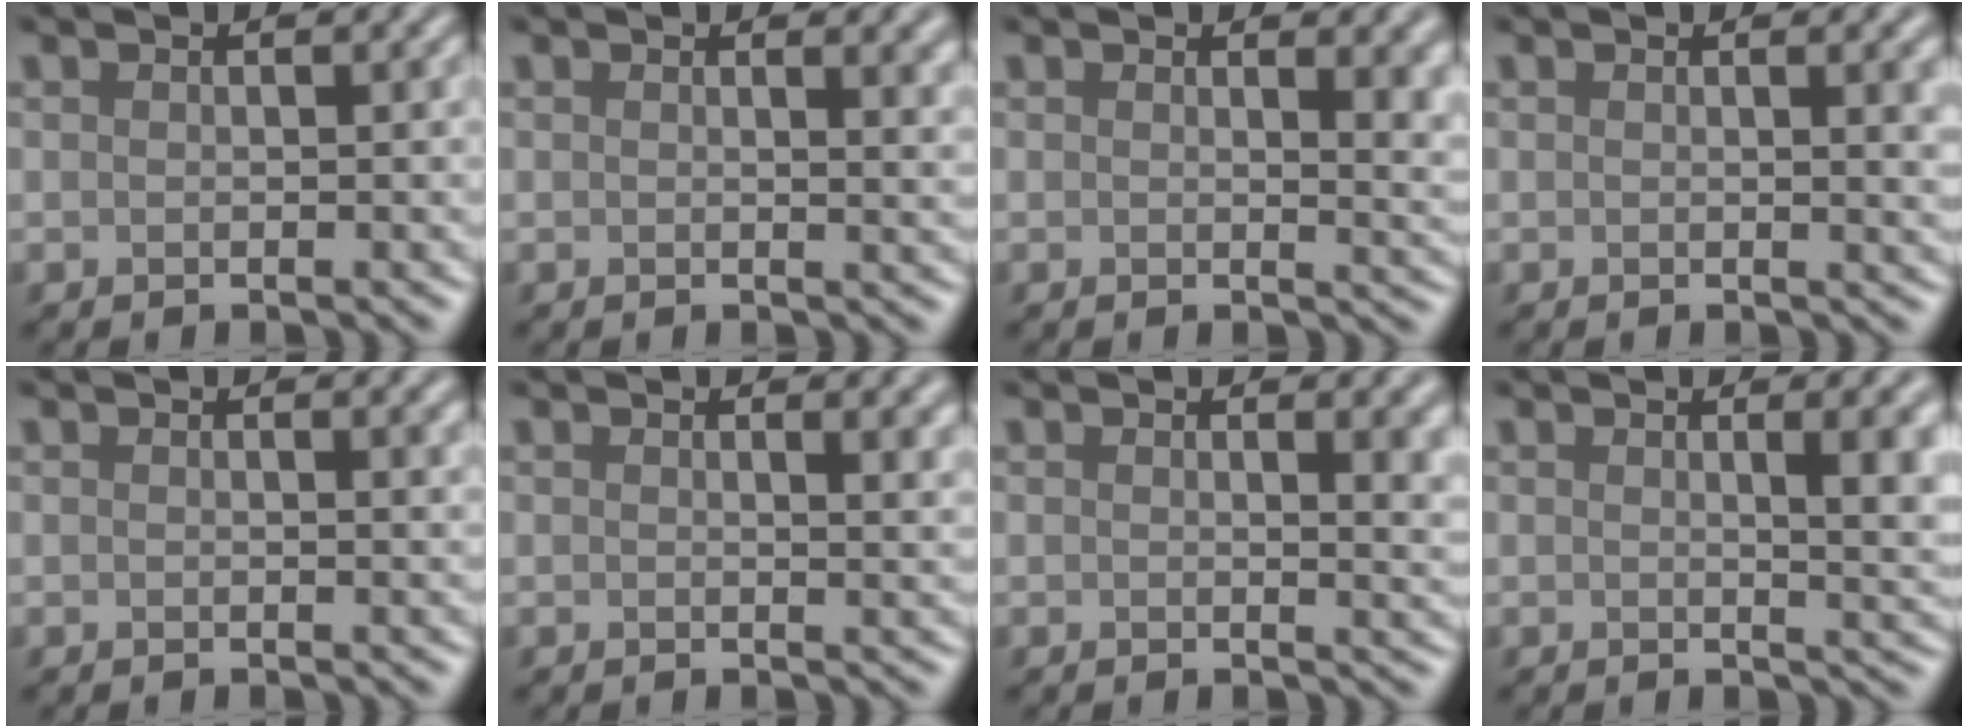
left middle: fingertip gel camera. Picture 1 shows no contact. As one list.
[{"total": 1.9, "force": [1.1, 0.7, 1.3], "torque": [-0.013, -0.001, 0.017]}, {"total": 3.9, "force": [1.5, 1.9, 3.0], "torque": [-0.023, -0.005, 0.023]}, {"total": 1.9, "force": [0.6, 0.5, 1.7], "torque": [-0.016, -0.001, 0.008]}, {"total": 0.6, "force": [0.4, 0.0, 0.4], "torque": [-0.005, -0.001, 0.008]}, {"total": 1.6, "force": [1.0, 0.6, 1.2], "torque": [-0.011, -0.002, 0.016]}, {"total": 3.1, "force": [1.2, 1.3, 2.5], "torque": [-0.019, 0.000, 0.015]}, {"total": 4.0, "force": [1.0, 1.2, 3.7], "torque": [-0.038, -0.001, 0.014]}]